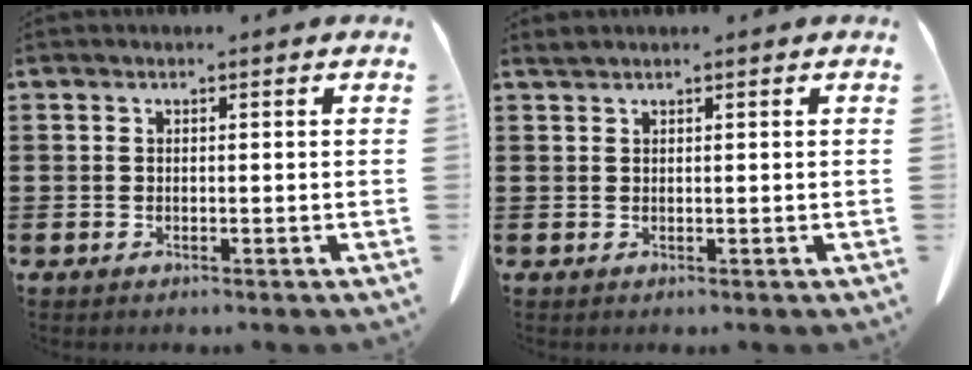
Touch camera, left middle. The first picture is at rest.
{"total": 0.6, "force": [0.6, 0.1, 0.2], "torque": [-0.007, 0.000, 0.012]}